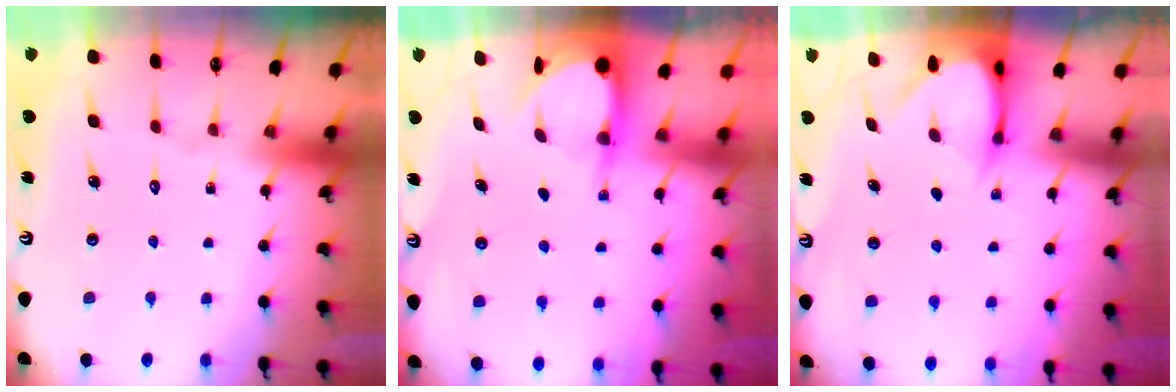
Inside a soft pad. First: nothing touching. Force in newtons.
{"total": 4.0, "press": 4.0, "slide": 0.3}
{"total": 3.6, "press": 3.6, "slide": 0.3}